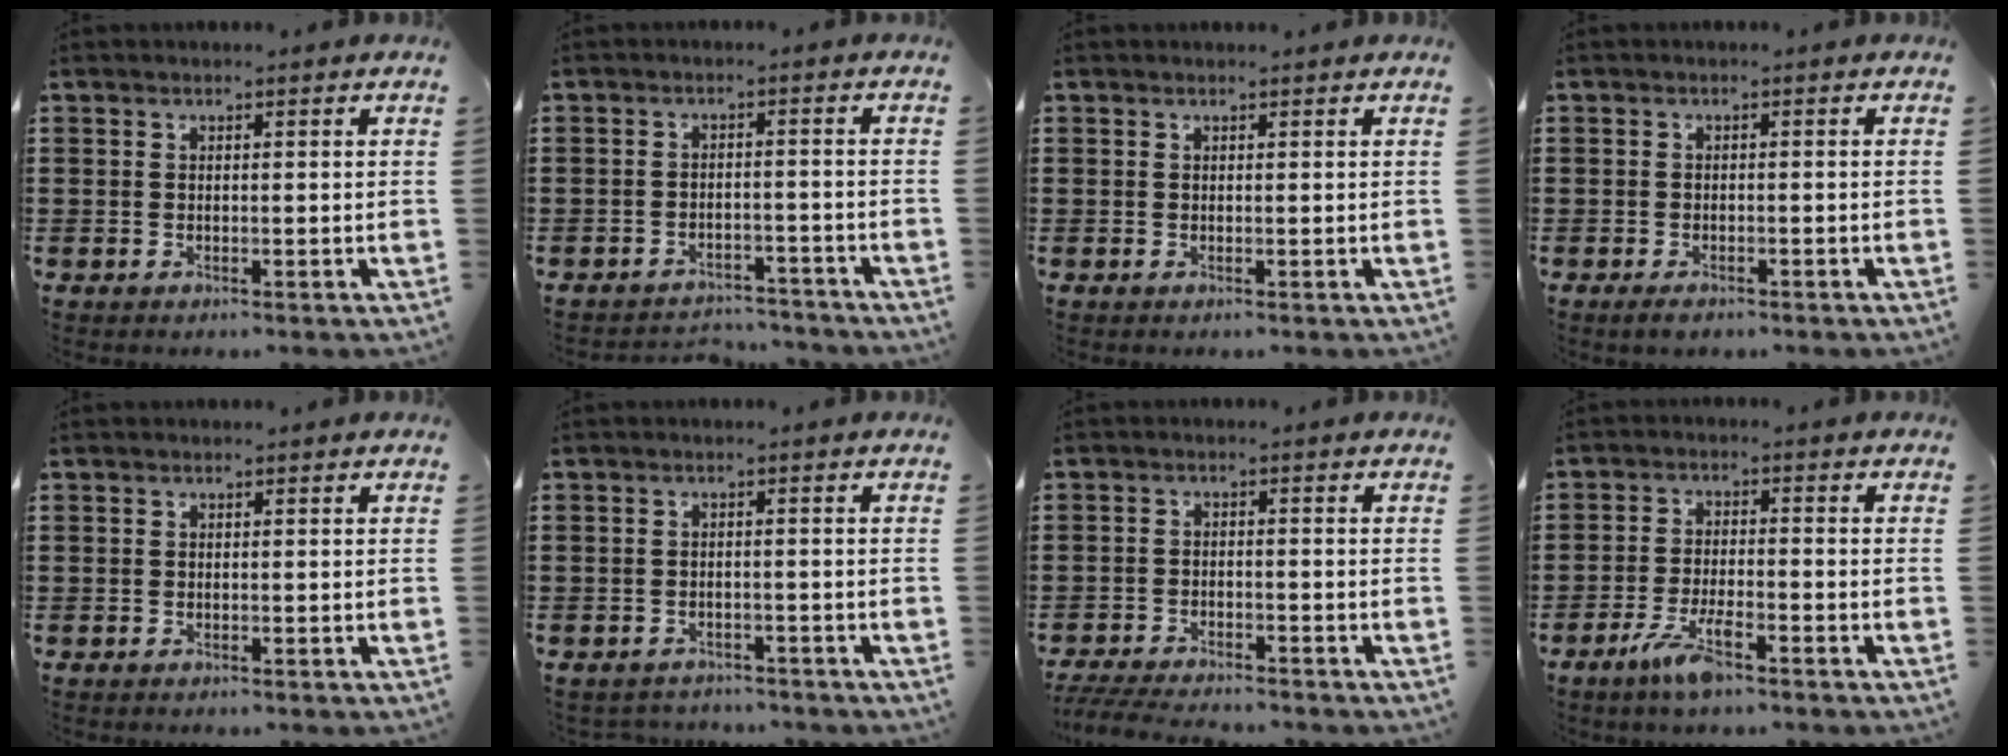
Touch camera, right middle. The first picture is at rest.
{"total": 3.4, "force": [-3.3, 0.6, -0.1], "torque": [-0.006, -0.001, -0.073]}
{"total": 0.0}
{"total": 1.3, "force": [-1.0, 0.7, 0.5], "torque": [-0.011, -0.002, -0.021]}
{"total": 0.6, "force": [-0.5, 0.4, -0.1], "torque": [0.003, 0.004, -0.012]}
{"total": 2.1, "force": [-2.0, 0.5, -0.2], "torque": [-0.003, -0.001, -0.046]}
{"total": 4.4, "force": [-4.3, 0.5, 1.0], "torque": [-0.027, -0.004, -0.090]}
{"total": 5.7, "force": [-3.5, 1.3, 4.2], "torque": [-0.086, -0.001, -0.065]}